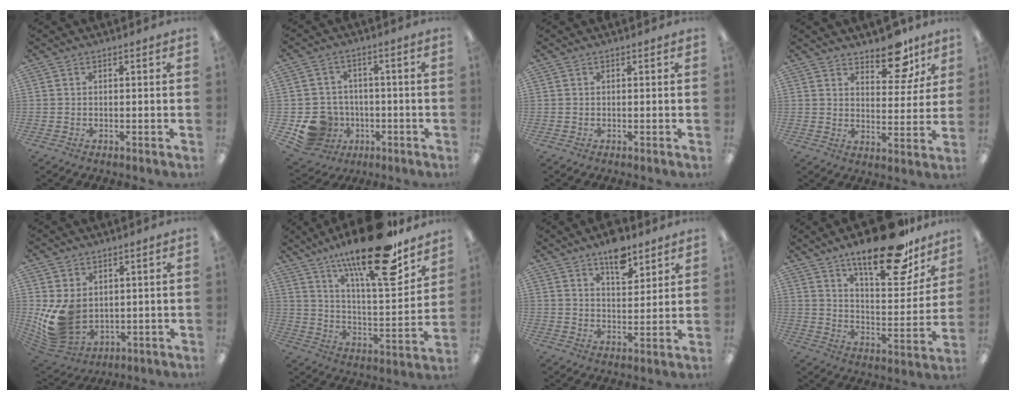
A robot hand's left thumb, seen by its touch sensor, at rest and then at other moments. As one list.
[{"total": 9.7, "force": [-3.3, 8.7, 2.8], "torque": [-0.077, 0.022, -0.048]}, {"total": 0.0}, {"total": 10.9, "force": [8.3, 5.0, 4.9], "torque": [-0.050, -0.053, 0.144]}, {"total": 11.9, "force": [1.0, 9.3, 7.4], "torque": [-0.163, -0.011, 0.025]}, {"total": 23.8, "force": [16.7, 6.2, 15.8], "torque": [-0.242, -0.106, 0.267]}, {"total": 8.8, "force": [6.6, 3.8, 4.4], "torque": [-0.056, -0.038, 0.112]}, {"total": 22.3, "force": [16.1, 7.7, 13.3], "torque": [-0.192, -0.099, 0.263]}]